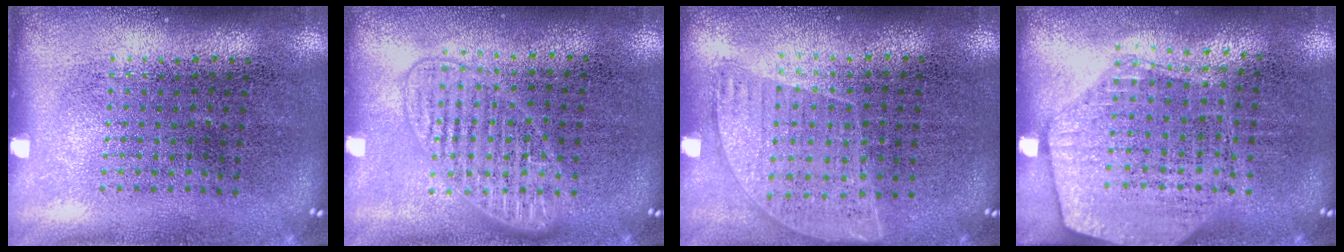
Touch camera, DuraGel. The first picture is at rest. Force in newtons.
{"total": 1.4, "press": 1.3, "slide": 0.4}
{"total": 0.9, "press": 0.7, "slide": 0.5}
{"total": 1.8, "press": 1.6, "slide": 0.8}